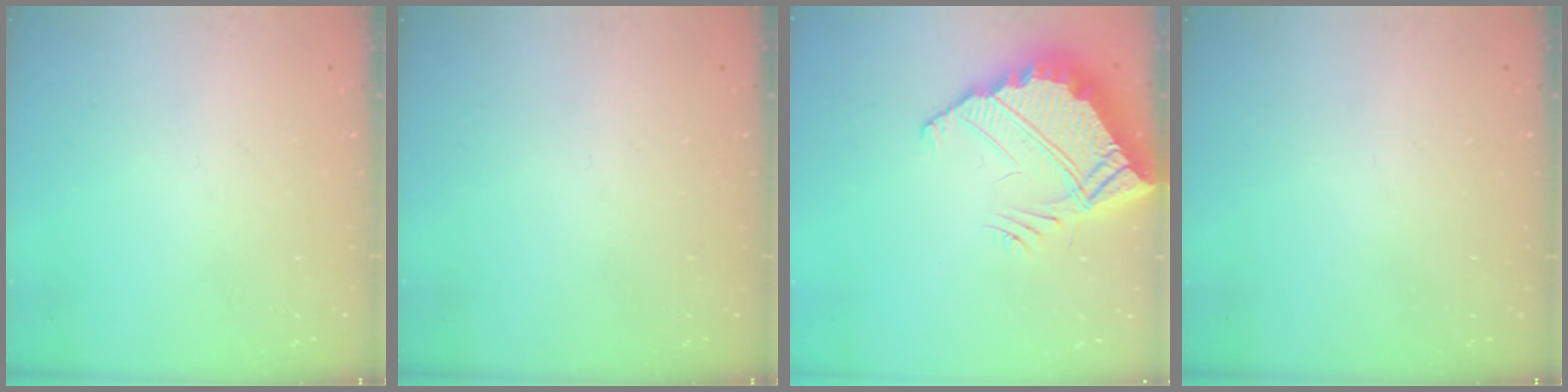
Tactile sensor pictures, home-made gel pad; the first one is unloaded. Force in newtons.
{"total": 0.0}
{"total": 10.2, "press": 10.2, "slide": 0.6}
{"total": 0.0}